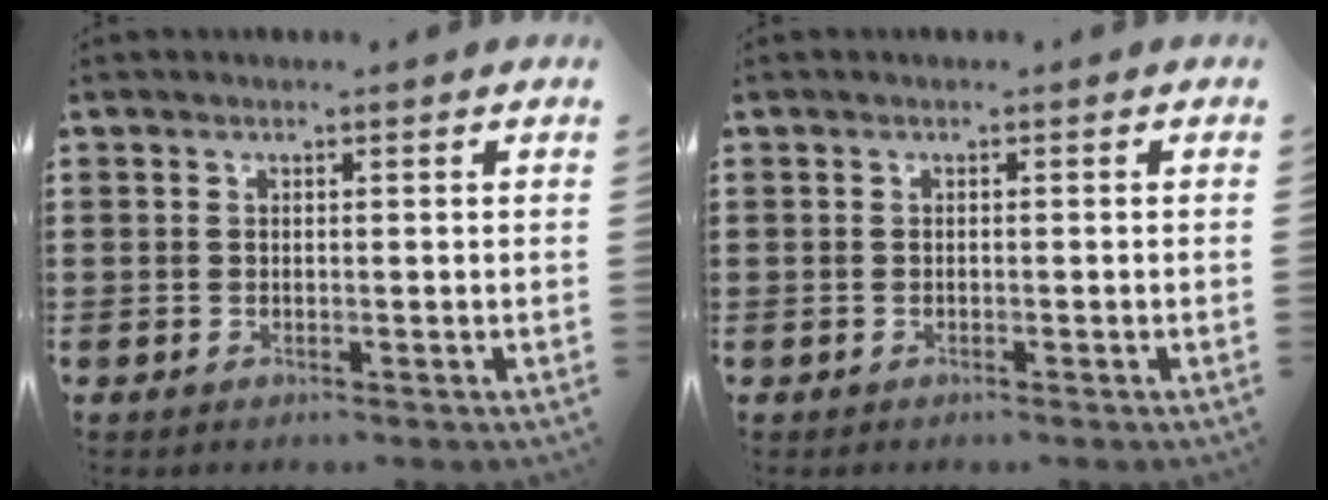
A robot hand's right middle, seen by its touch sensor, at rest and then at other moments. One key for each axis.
{"total": 0.0}